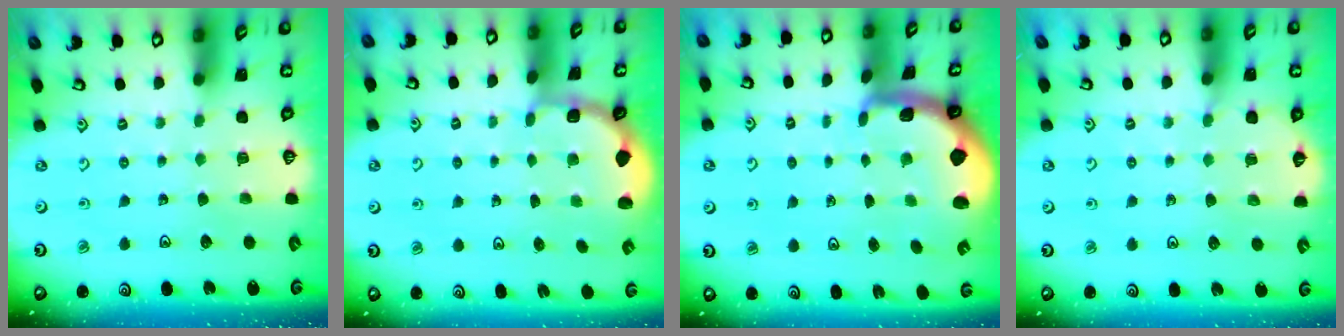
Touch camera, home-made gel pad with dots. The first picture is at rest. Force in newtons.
{"total": 1.9, "press": 1.8, "slide": 0.7}
{"total": 1.9, "press": 1.8, "slide": 0.4}
{"total": 4.2, "press": 3.6, "slide": 2.3}